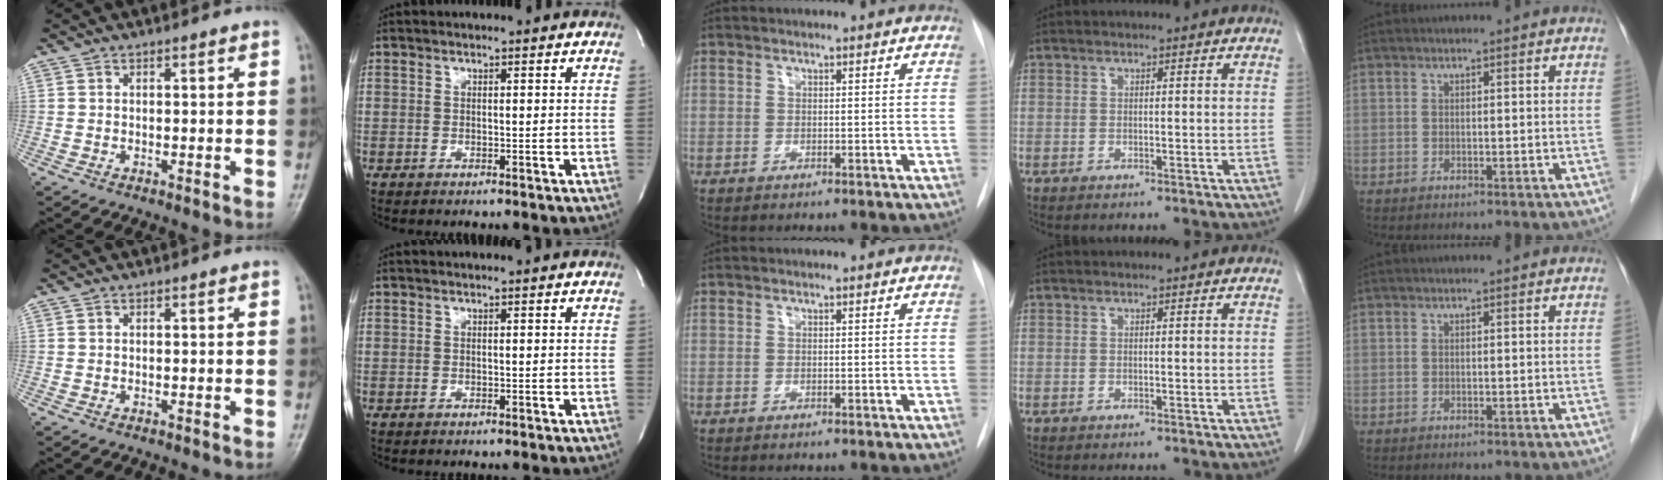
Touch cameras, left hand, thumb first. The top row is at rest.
{}